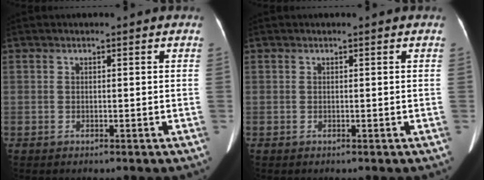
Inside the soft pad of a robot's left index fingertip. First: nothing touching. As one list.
[{"total": 0.0}]